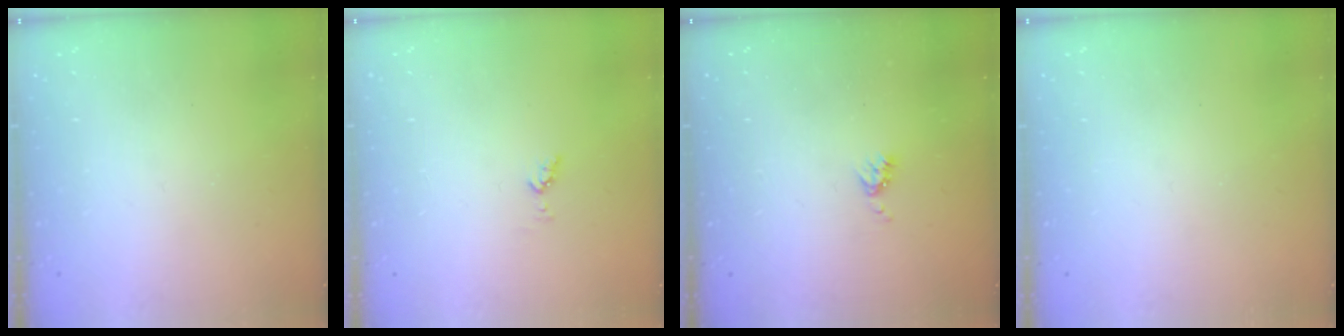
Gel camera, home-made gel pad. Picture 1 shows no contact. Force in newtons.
{"total": 3.3, "press": 3.2, "slide": 0.7}
{"total": 4.0, "press": 3.9, "slide": 0.6}
{"total": 0.0}